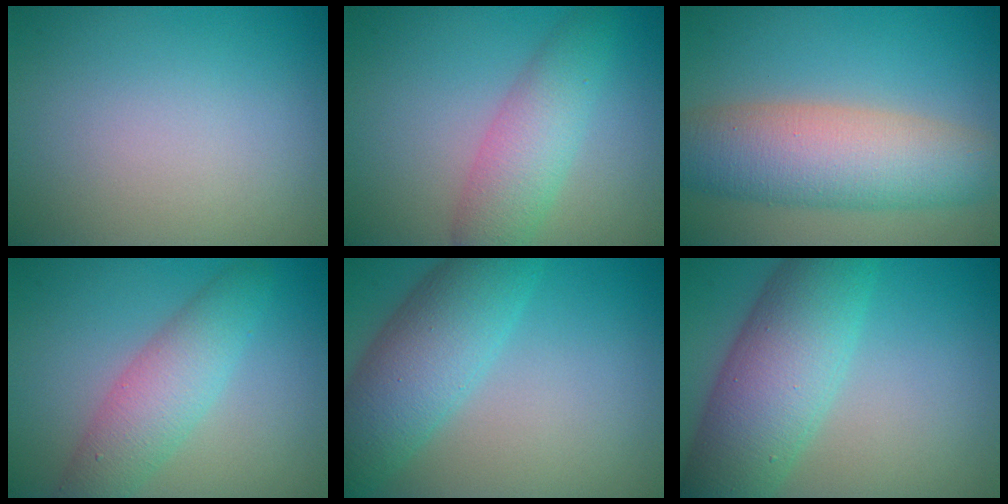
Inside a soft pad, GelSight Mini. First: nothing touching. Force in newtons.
{"total": 4.3, "press": 4.2, "slide": 0.0}
{"total": 7.7, "press": 7.7, "slide": 0.2}
{"total": 4.5, "press": 4.5, "slide": 0.1}
{"total": 6.9, "press": 6.9, "slide": 0.2}
{"total": 8.6, "press": 8.6, "slide": 0.3}